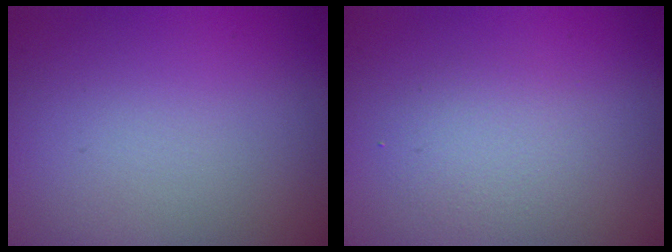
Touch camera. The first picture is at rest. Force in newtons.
{"total": 2.2, "press": 2.2, "slide": 0.0}